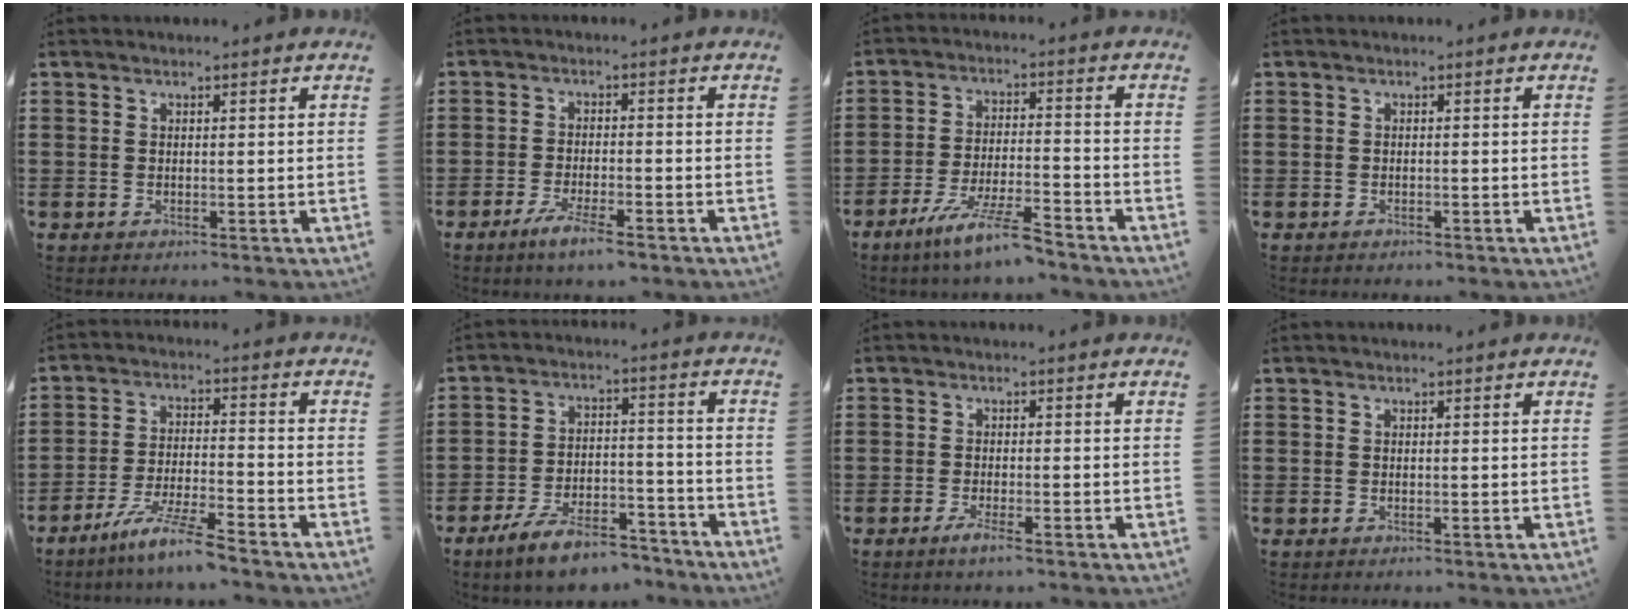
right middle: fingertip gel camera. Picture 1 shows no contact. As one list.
[{"total": 4.2, "force": [-2.9, 0.3, 3.0], "torque": [-0.062, -0.005, -0.053]}, {"total": 8.2, "force": [-6.2, 0.4, 5.3], "torque": [-0.116, -0.010, -0.120]}, {"total": 0.6, "force": [-0.5, 0.3, 0.0], "torque": [-0.001, 0.002, -0.012]}, {"total": 7.6, "force": [-6.3, -0.3, 4.2], "torque": [-0.093, -0.014, -0.123]}, {"total": 8.6, "force": [-7.2, 2.0, 4.2], "torque": [-0.076, 0.016, -0.136]}, {"total": 2.1, "force": [-1.2, 0.2, 1.7], "torque": [-0.029, -0.003, -0.022]}, {"total": 0.0}]